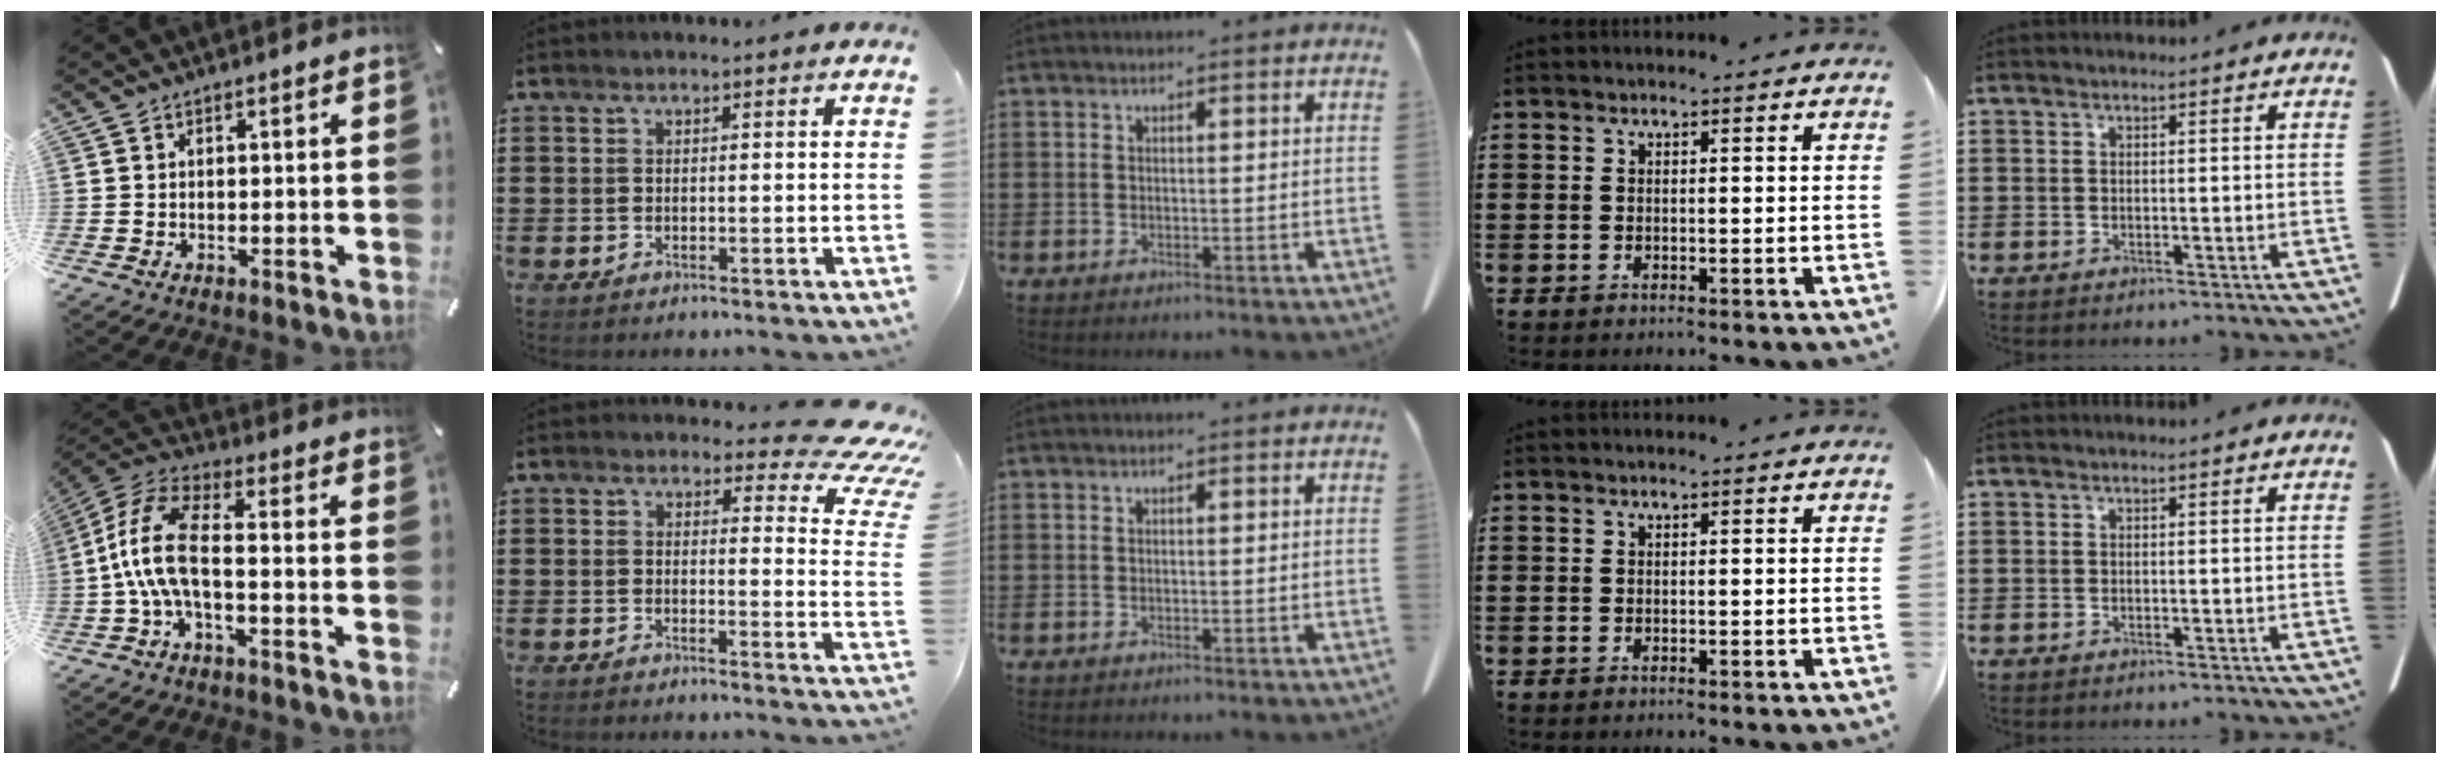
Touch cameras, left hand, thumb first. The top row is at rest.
{"thumb": {"total": 11.7, "force": [-2.0, 4.8, 10.5], "torque": [-0.224, 0.000, -0.038]}, "index": {"total": 5.8, "force": [4.6, 1.5, 3.2], "torque": [-0.050, -0.028, 0.078]}}